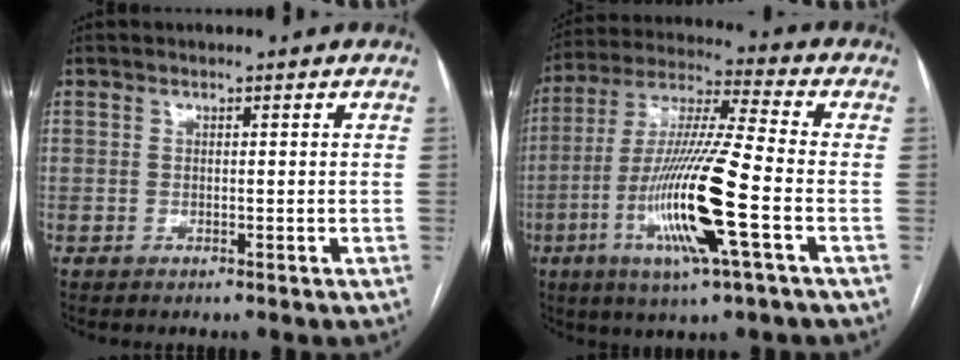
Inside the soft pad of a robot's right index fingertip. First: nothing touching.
{"total": 17.0, "force": [-5.2, 0.3, 16.2], "torque": [-0.325, -0.014, -0.099]}